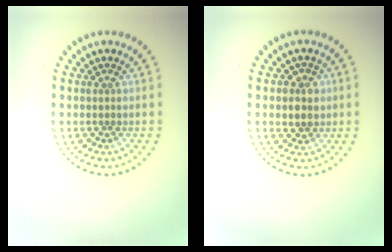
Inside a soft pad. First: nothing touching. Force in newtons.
{"total": 2.5, "press": 2.5, "slide": 0.6}